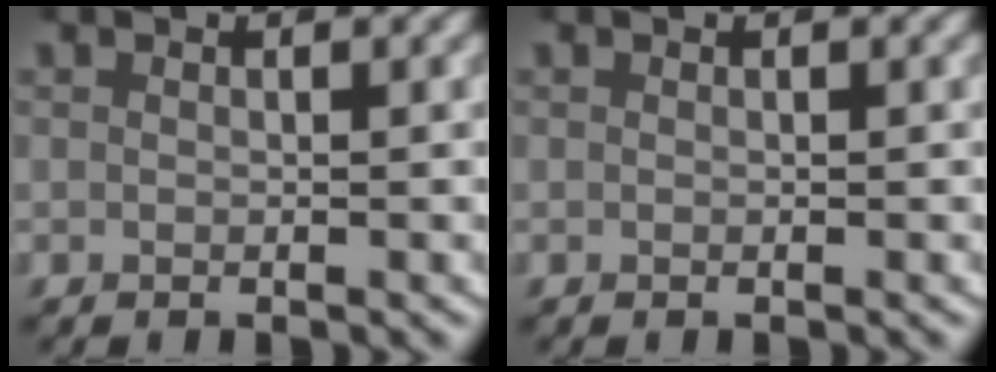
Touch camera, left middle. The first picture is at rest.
{"total": 0.0}